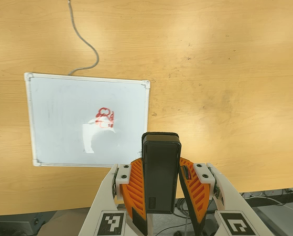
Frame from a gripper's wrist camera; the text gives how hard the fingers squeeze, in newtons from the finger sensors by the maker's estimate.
{"total": 6.2, "left": 4.7, "right": 7.7}